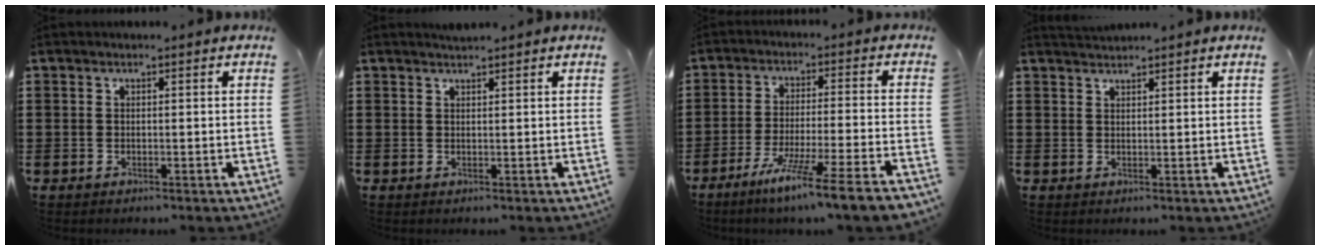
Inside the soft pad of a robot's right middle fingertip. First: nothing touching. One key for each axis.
{"total": 1.1, "fx": 1.1, "fy": -0.1, "fz": 0.0, "tx": -0.003, "ty": -0.002, "tz": 0.021}
{"total": 8.4, "fx": -6.7, "fy": -1.2, "fz": 4.9, "tx": -0.089, "ty": -0.018, "tz": -0.130}
{"total": 1.5, "fx": 1.5, "fy": 0.0, "fz": 0.0, "tx": -0.004, "ty": 0.000, "tz": 0.030}